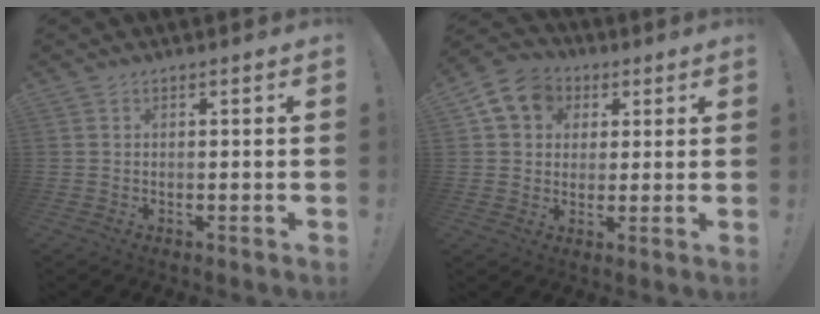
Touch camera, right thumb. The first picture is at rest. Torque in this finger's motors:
{"motor_torque": [-0.13, 0.64, 0.05, 0.03, 0.12]}